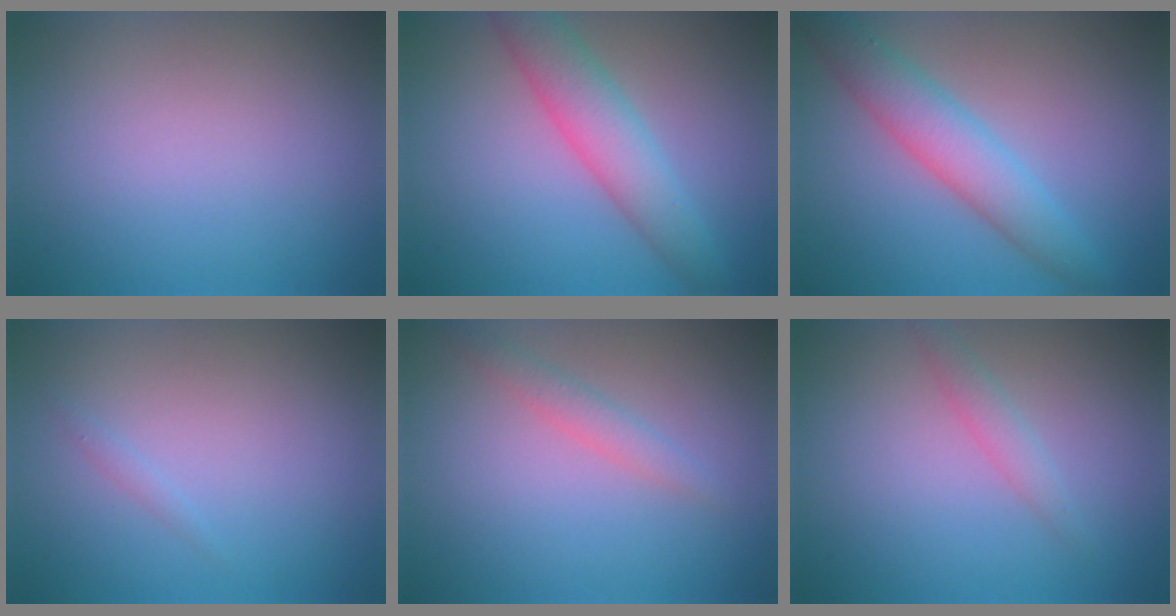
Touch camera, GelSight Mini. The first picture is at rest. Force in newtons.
{"total": 4.8, "press": 4.8, "slide": 0.3}
{"total": 4.7, "press": 4.7, "slide": 0.0}
{"total": 0.5, "press": 0.5, "slide": 0.0}
{"total": 1.6, "press": 1.6, "slide": 0.0}
{"total": 1.5, "press": 1.5, "slide": 0.1}